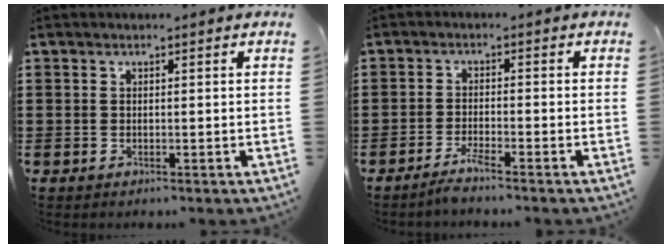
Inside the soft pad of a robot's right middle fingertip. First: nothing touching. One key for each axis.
{"total": 2.3, "fx": -2.0, "fy": -0.3, "fz": 1.2, "tx": -0.029, "ty": -0.002, "tz": -0.039}